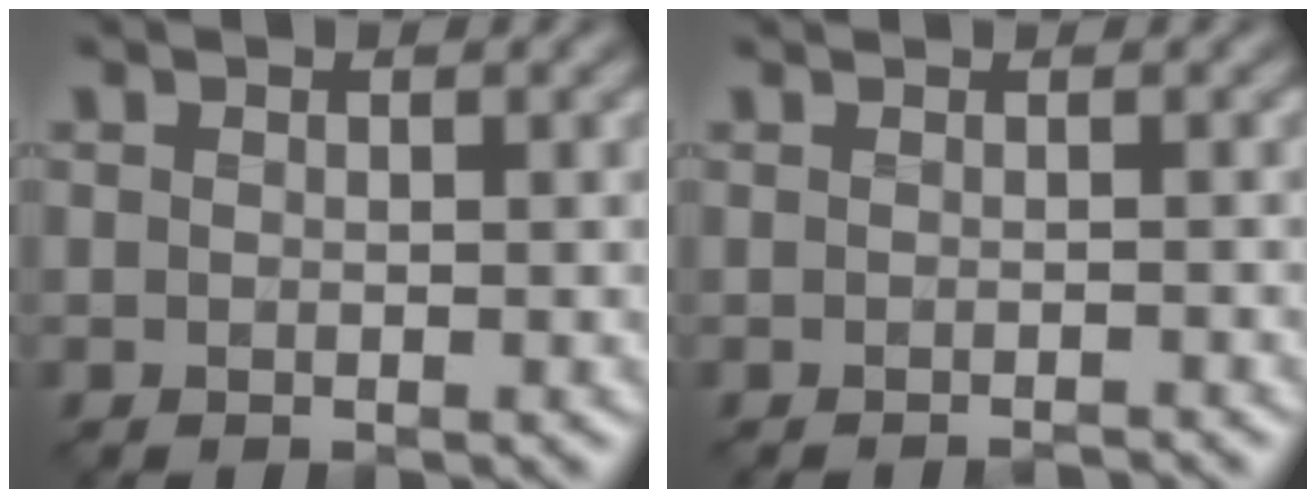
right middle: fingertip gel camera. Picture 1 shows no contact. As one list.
[{"total": 1.4, "force": [-0.9, 0.4, 1.0], "torque": [0.003, -0.007, -0.019]}]